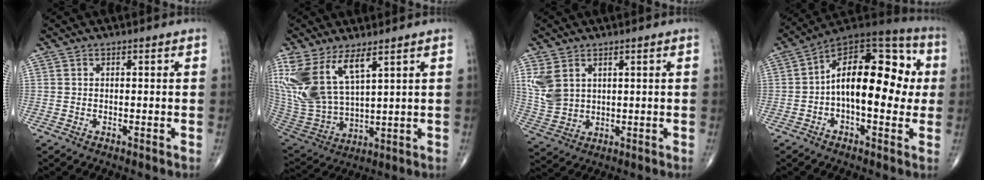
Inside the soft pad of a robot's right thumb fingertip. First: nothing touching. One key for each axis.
{"total": 16.4, "fx": 8.1, "fy": 7.2, "fz": 12.3, "tx": -0.265, "ty": -0.035, "tz": 0.180}
{"total": 7.0, "fx": 2.8, "fy": 4.7, "fz": 4.3, "tx": -0.089, "ty": -0.008, "tz": 0.071}
{"total": 20.4, "fx": 0.7, "fy": 10.4, "fz": 17.6, "tx": -0.243, "ty": 0.043, "tz": 0.000}